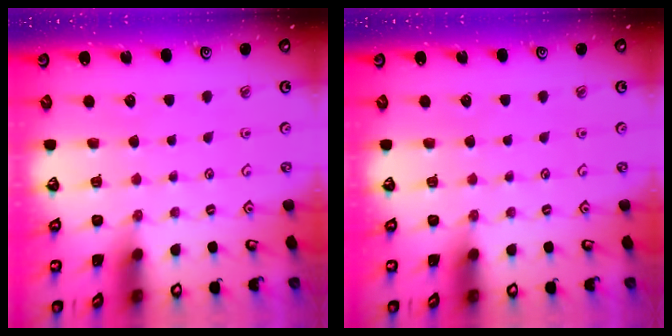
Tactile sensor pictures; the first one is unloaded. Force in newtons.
{"total": 0.0}